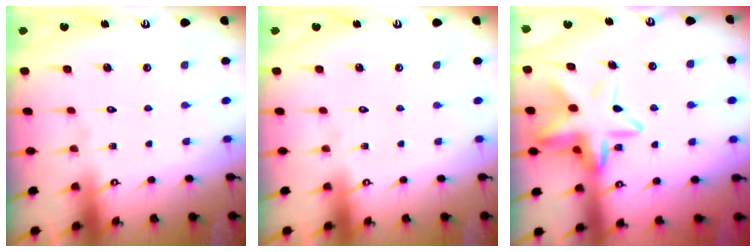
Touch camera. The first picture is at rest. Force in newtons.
{"total": 0.0}
{"total": 15.2, "press": 15.2, "slide": 1.6}